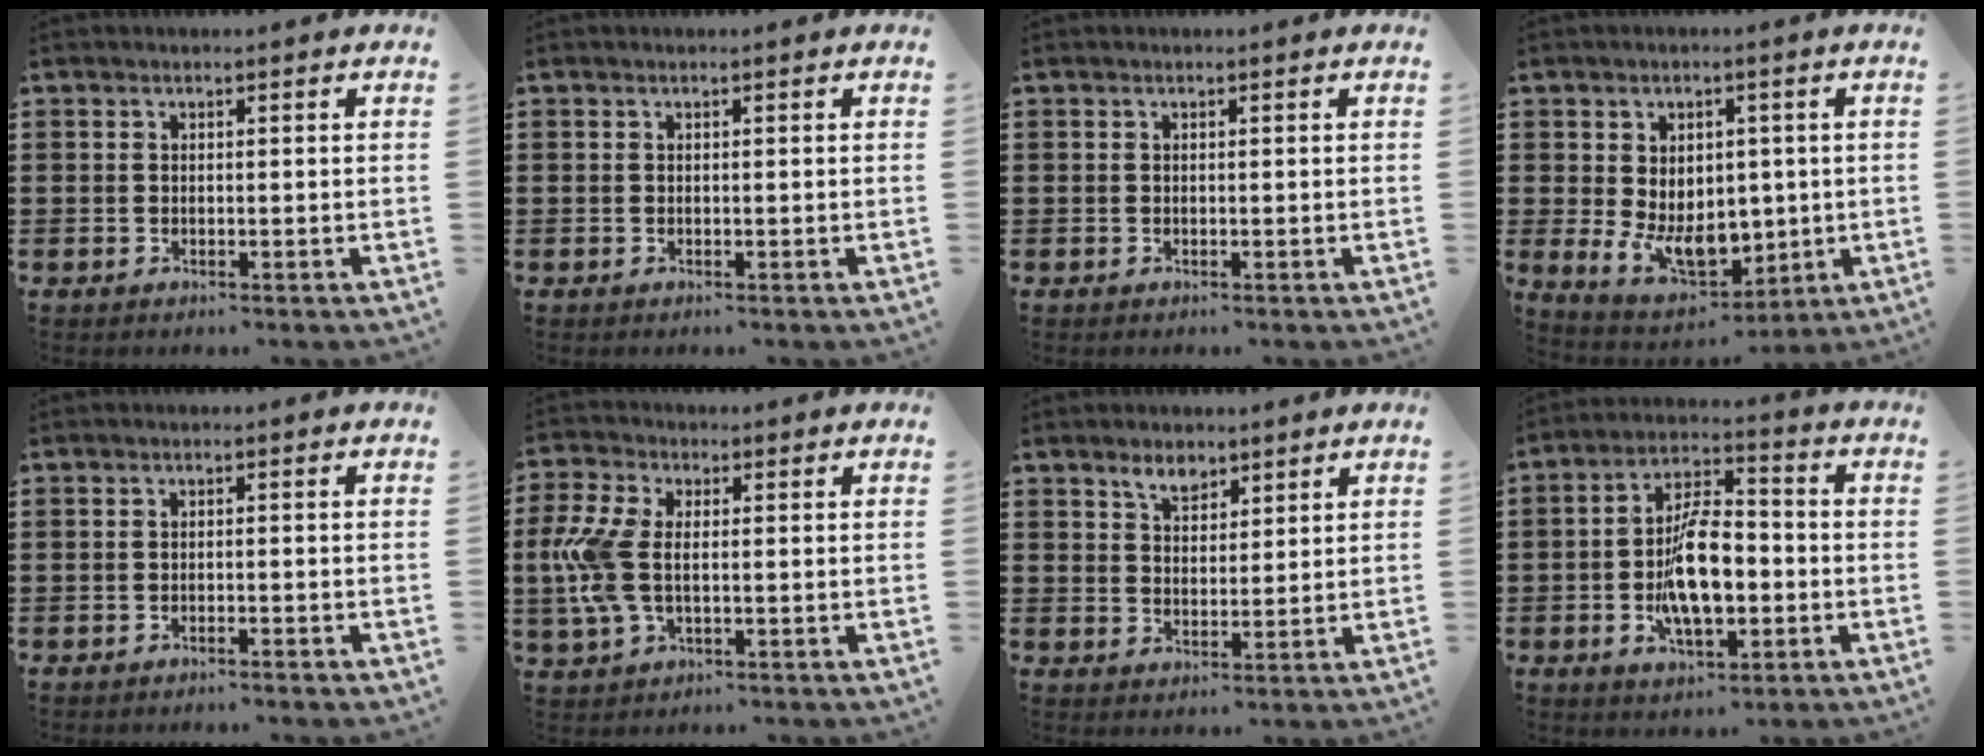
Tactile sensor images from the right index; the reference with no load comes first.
{"total": 0.0}
{"total": 0.0}
{"total": 8.1, "force": [-0.9, 5.8, 5.6], "torque": [-0.097, 0.005, -0.016]}
{"total": 1.0, "force": [-1.0, -0.1, 0.3], "torque": [-0.007, -0.001, -0.020]}
{"total": 8.6, "force": [-0.3, 4.6, 7.2], "torque": [-0.189, -0.007, -0.016]}
{"total": 3.8, "force": [2.9, 2.0, 1.3], "torque": [-0.027, 0.003, 0.053]}
{"total": 10.5, "force": [-2.3, 4.7, 9.1], "torque": [-0.177, -0.002, -0.044]}